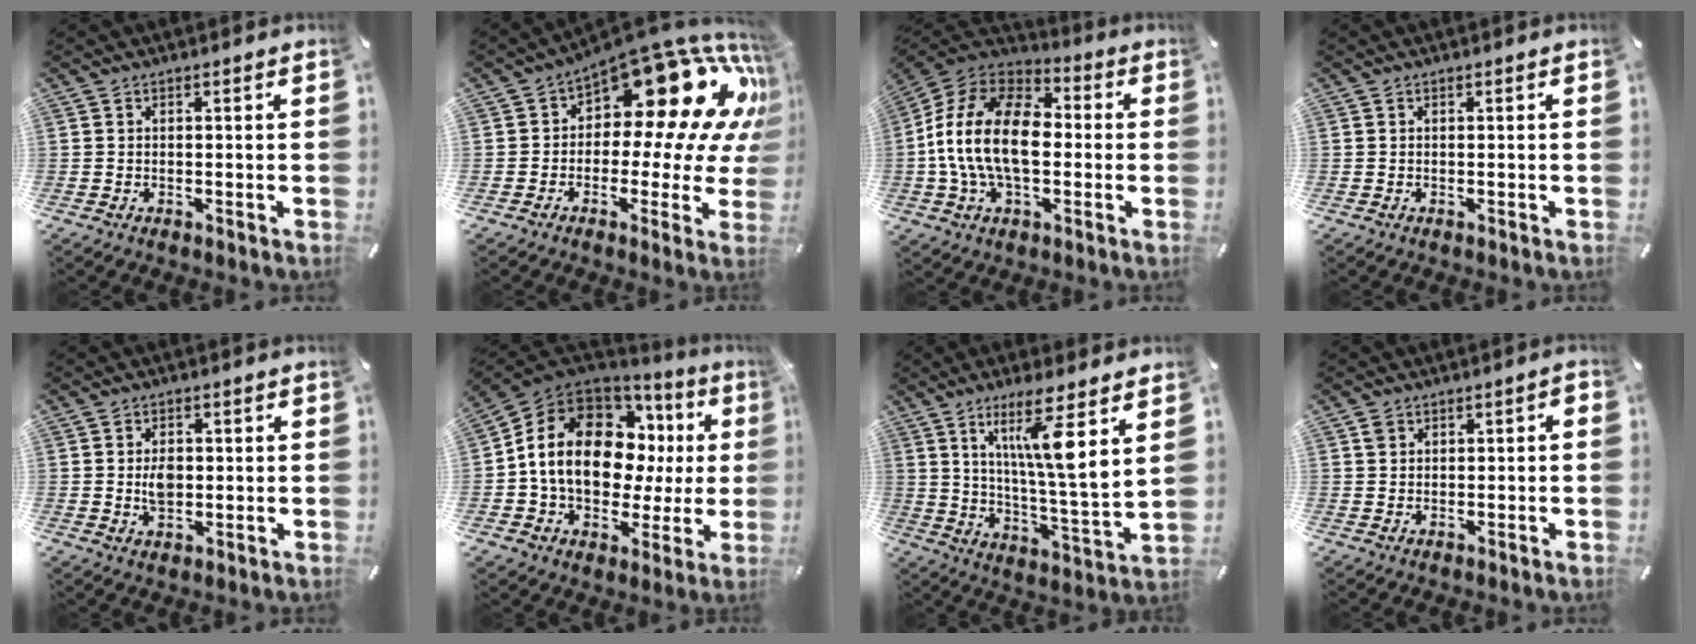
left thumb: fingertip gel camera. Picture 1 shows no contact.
{"total": 20.1, "force": [8.8, 10.6, 14.7], "torque": [-0.208, -0.077, 0.145]}
{"total": 19.1, "force": [-2.2, 12.2, 14.6], "torque": [-0.310, 0.025, -0.040]}
{"total": 0.0}
{"total": 4.4, "force": [0.0, 3.2, 3.0], "torque": [-0.050, -0.002, -0.004]}
{"total": 18.2, "force": [3.1, 12.9, 12.4], "torque": [-0.247, -0.005, 0.058]}
{"total": 14.0, "force": [7.6, 1.5, 11.7], "torque": [-0.202, -0.039, 0.115]}
{"total": 1.8, "force": [0.1, 1.5, 0.9], "torque": [-0.011, 0.005, -0.001]}